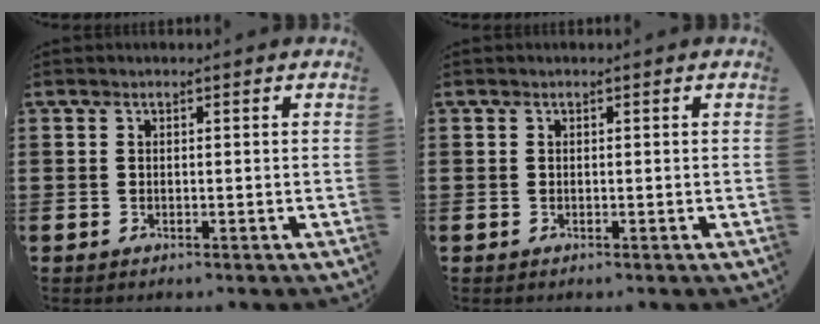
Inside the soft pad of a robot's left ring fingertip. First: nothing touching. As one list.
[{"total": 0.0}]